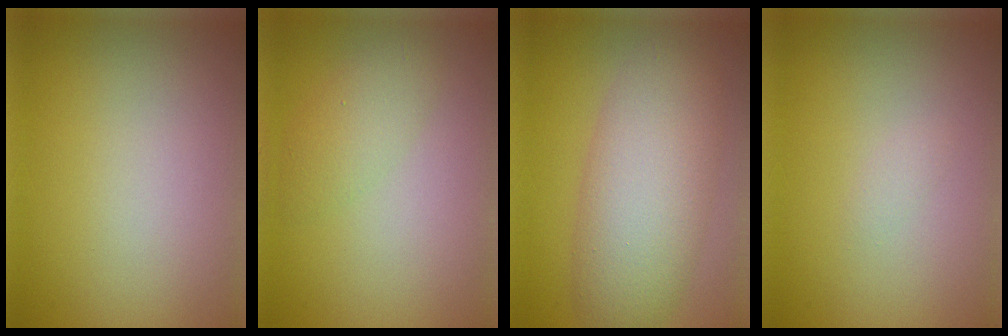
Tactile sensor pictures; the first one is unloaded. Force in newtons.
{"total": 2.1, "press": 2.1, "slide": 0.1}
{"total": 7.3, "press": 7.3, "slide": 0.5}
{"total": 0.6, "press": 0.5, "slide": 0.1}